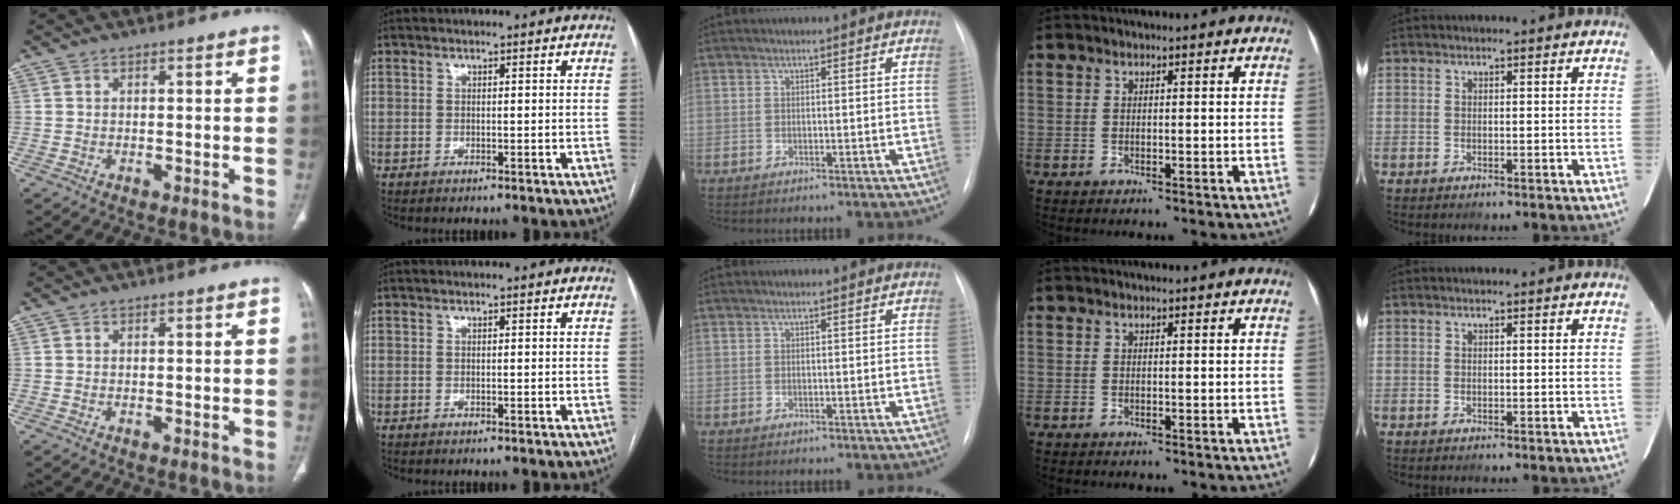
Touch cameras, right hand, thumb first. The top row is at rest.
{}